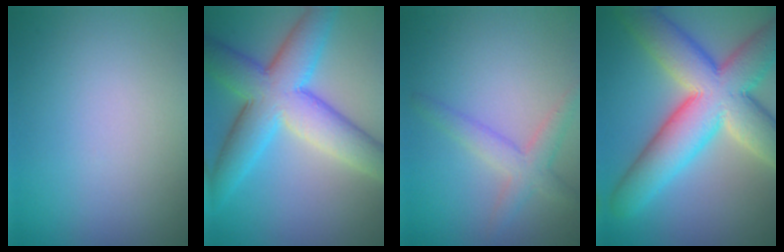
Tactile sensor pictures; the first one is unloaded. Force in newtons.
{"total": 9.5, "press": 9.5, "slide": 0.2}
{"total": 2.7, "press": 2.7, "slide": 0.1}
{"total": 11.9, "press": 11.9, "slide": 0.7}